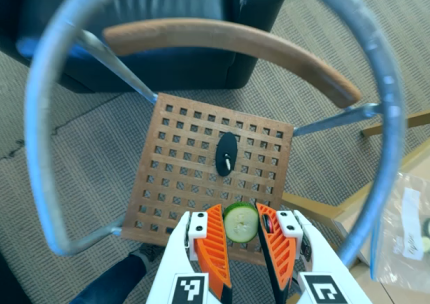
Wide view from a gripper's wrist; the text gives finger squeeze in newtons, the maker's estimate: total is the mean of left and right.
{"total": 8.3, "left": 8.4, "right": 8.2}